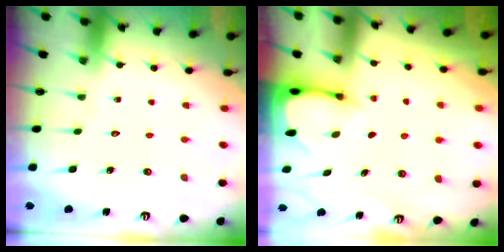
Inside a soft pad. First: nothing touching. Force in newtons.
{"total": 2.5, "press": 2.5, "slide": 0.3}